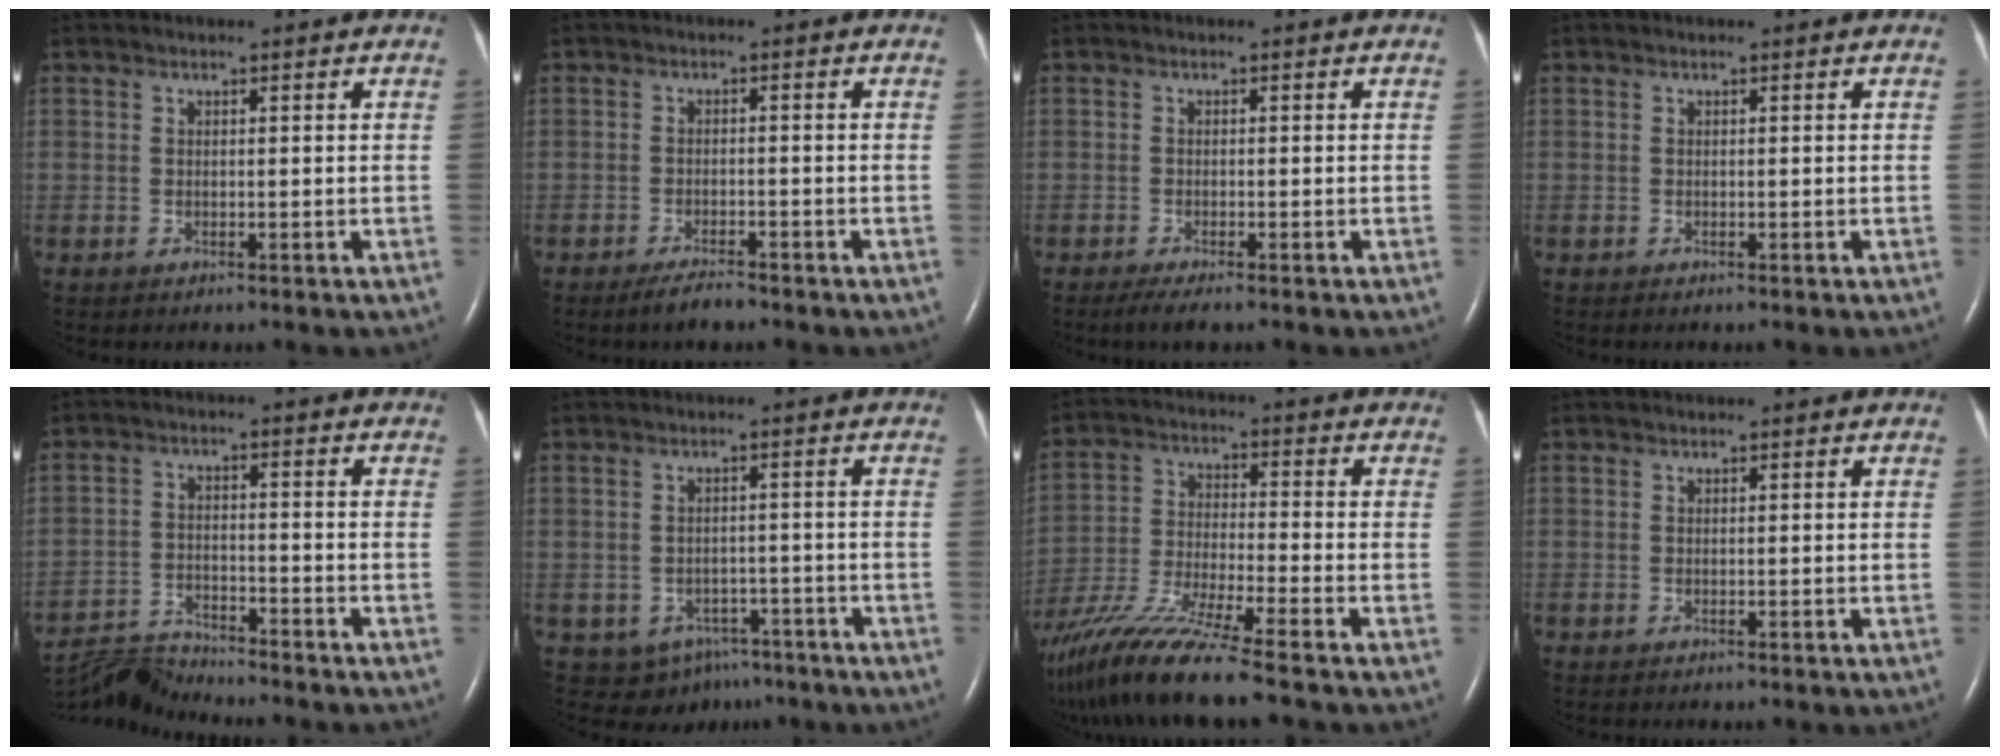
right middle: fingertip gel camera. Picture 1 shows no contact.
{"total": 3.1, "force": [-2.6, 0.5, 1.7], "torque": [-0.039, -0.006, -0.044]}
{"total": 2.4, "force": [-1.7, 0.2, 1.7], "torque": [-0.035, -0.008, -0.032]}
{"total": 0.0}
{"total": 7.7, "force": [-7.7, -0.6, -0.2], "torque": [-0.006, 0.001, -0.140]}
{"total": 6.8, "force": [-4.0, 5.1, 2.1], "torque": [-0.026, 0.013, -0.045]}
{"total": 14.8, "force": [-11.7, -0.6, 9.1], "torque": [-0.189, -0.041, -0.217]}
{"total": 0.0}